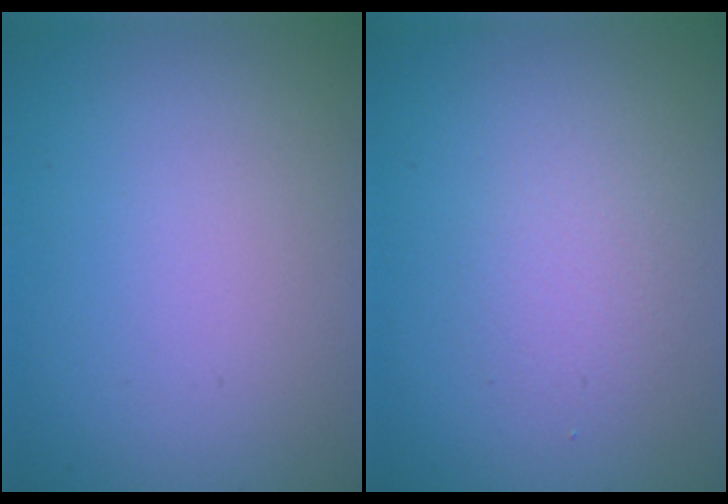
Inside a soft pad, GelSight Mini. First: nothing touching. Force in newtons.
{"total": 1.9, "press": 1.9, "slide": 0.0}